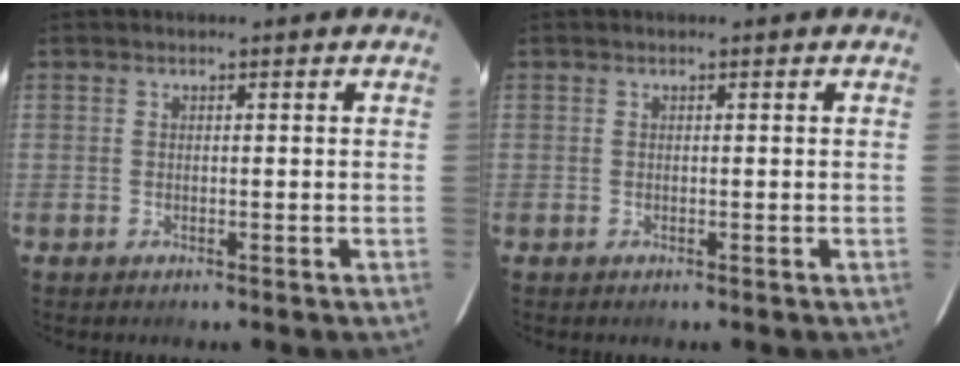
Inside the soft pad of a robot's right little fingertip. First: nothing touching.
{"total": 0.0}